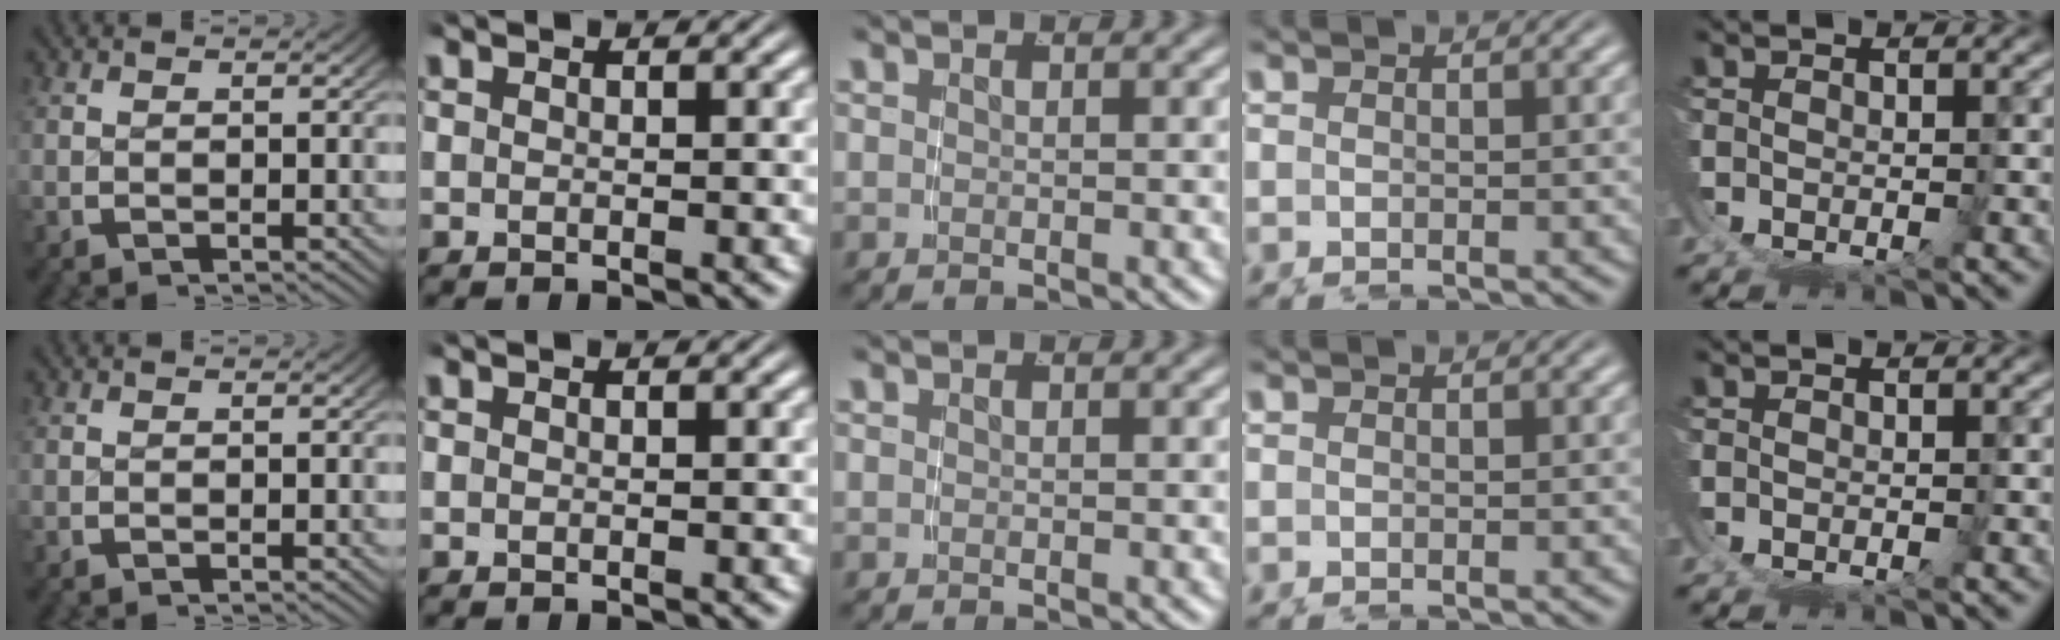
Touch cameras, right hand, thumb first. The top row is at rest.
{}